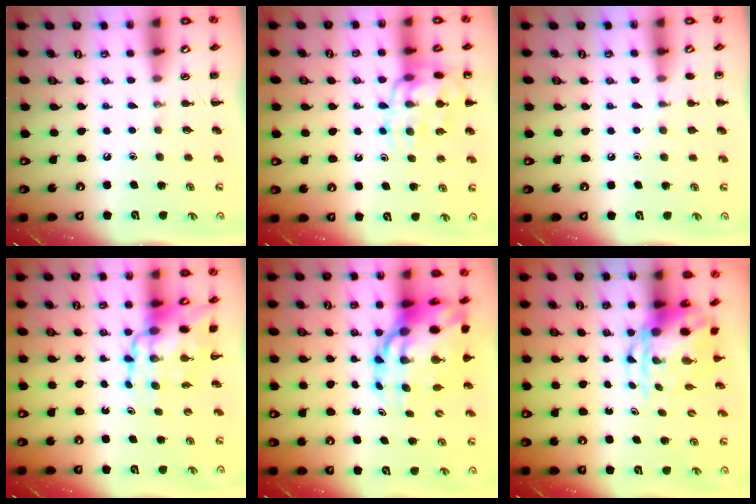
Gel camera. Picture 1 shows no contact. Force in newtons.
{"total": 15.2, "press": 15.0, "slide": 2.4}
{"total": 4.7, "press": 4.5, "slide": 1.5}
{"total": 12.5, "press": 12.0, "slide": 3.5}
{"total": 17.0, "press": 16.4, "slide": 4.7}
{"total": 6.3, "press": 6.0, "slide": 1.8}